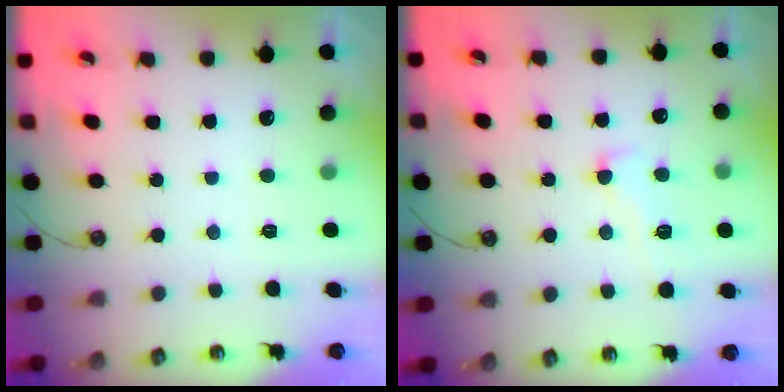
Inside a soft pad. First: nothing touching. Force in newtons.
{"total": 0.8, "press": 0.1, "slide": 0.8}